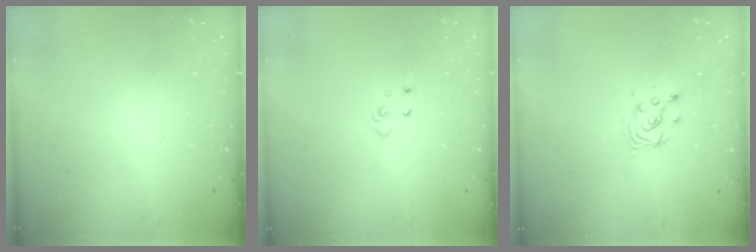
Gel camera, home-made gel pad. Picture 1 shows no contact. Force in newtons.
{"total": 4.5, "press": 4.4, "slide": 0.5}
{"total": 3.1, "press": 3.1, "slide": 0.3}